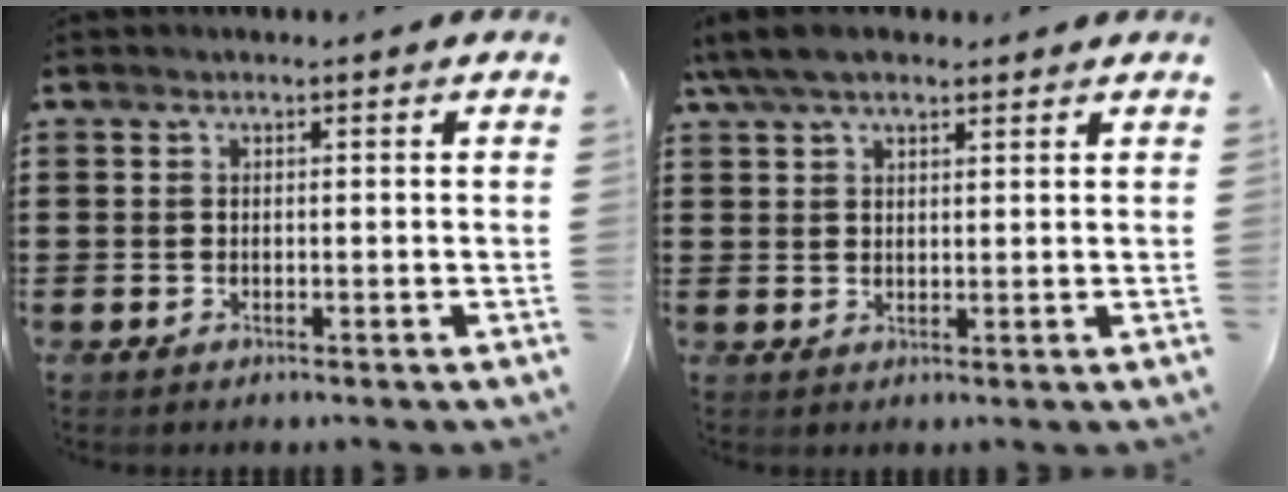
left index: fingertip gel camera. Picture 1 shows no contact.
{"total": 5.3, "force": [4.0, 1.6, 3.1], "torque": [-0.069, 0.003, 0.075]}